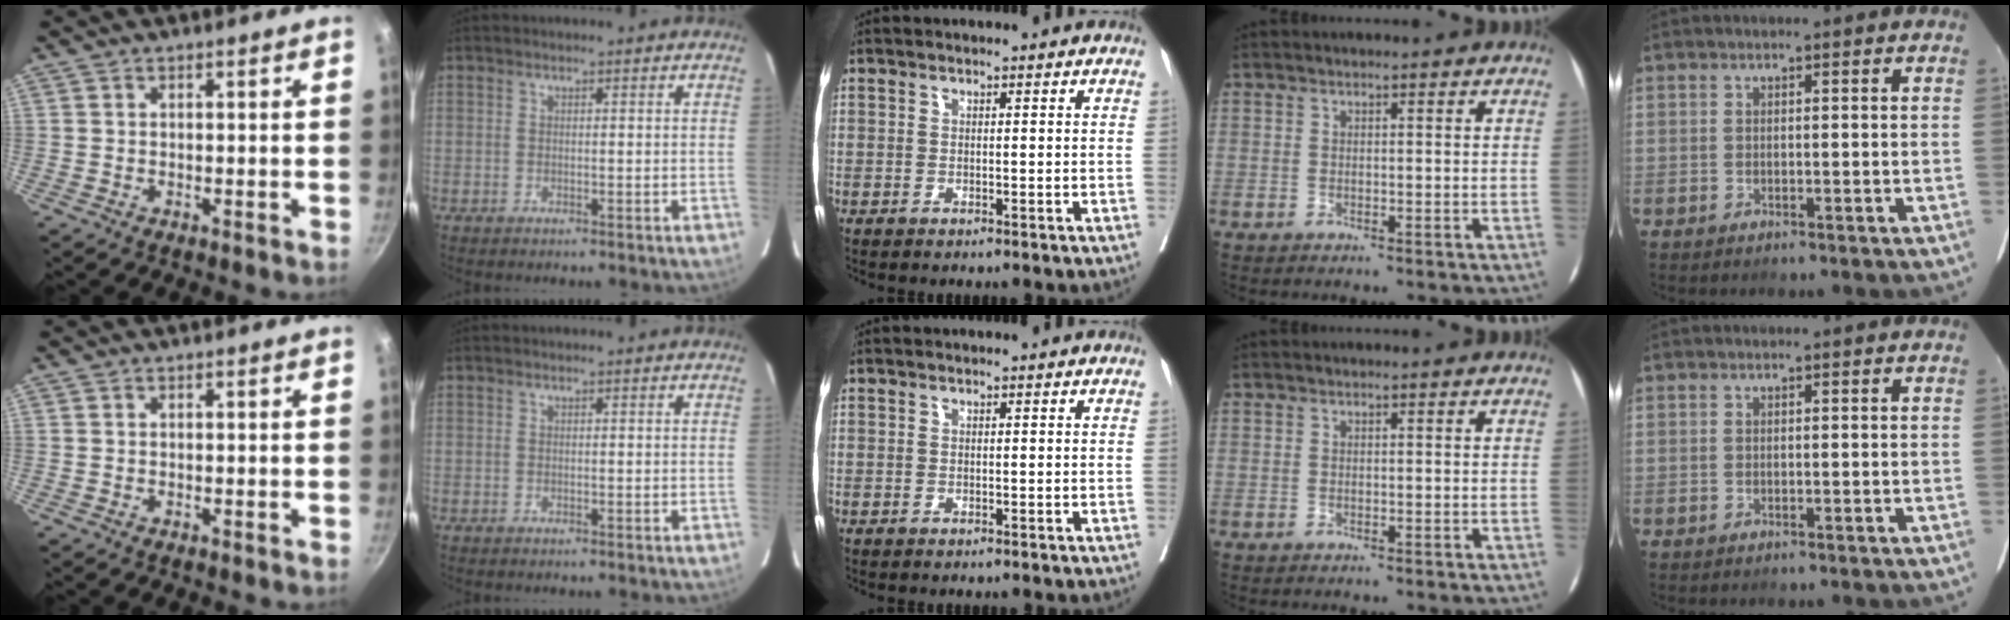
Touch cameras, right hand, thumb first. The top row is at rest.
{}